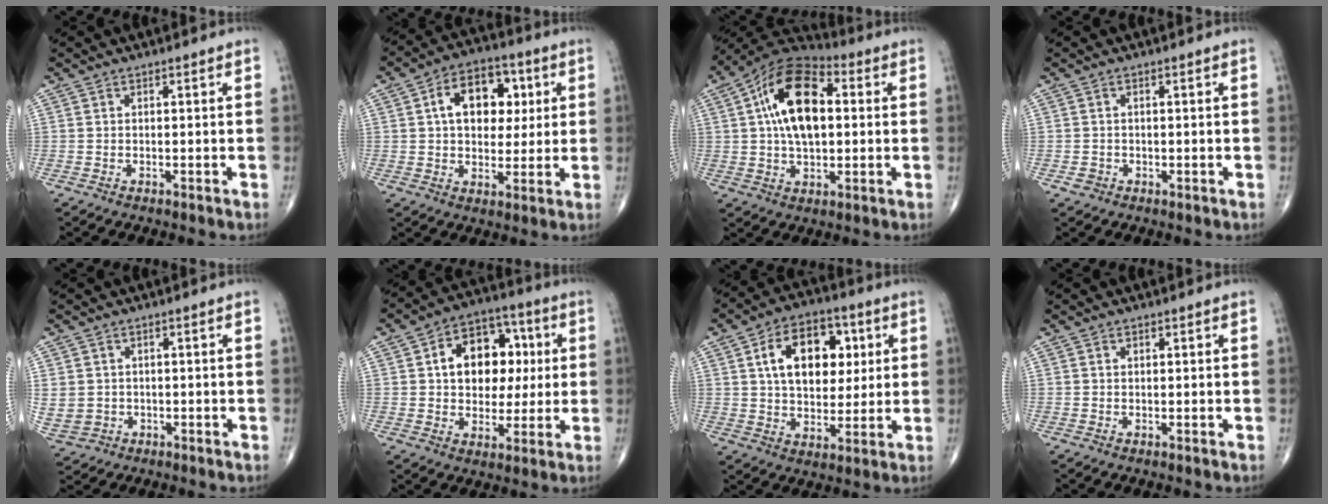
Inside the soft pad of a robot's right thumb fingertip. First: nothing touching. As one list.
[{"total": 13.4, "force": [3.1, 8.9, 9.5], "torque": [-0.102, 0.010, 0.043]}, {"total": 16.9, "force": [2.9, 9.2, 13.9], "torque": [-0.229, 0.024, 0.043]}, {"total": 1.4, "force": [-0.5, 1.3, 0.3], "torque": [0.004, 0.007, -0.005]}, {"total": 8.2, "force": [-0.6, 7.6, 3.2], "torque": [-0.094, 0.010, 0.012]}, {"total": 15.2, "force": [2.6, 10.9, 10.4], "torque": [-0.106, 0.017, 0.038]}, {"total": 16.1, "force": [4.3, 10.4, 11.6], "torque": [-0.143, 0.003, 0.070]}, {"total": 0.7, "force": [0.3, 0.5, 0.4], "torque": [-0.007, -0.002, 0.006]}]